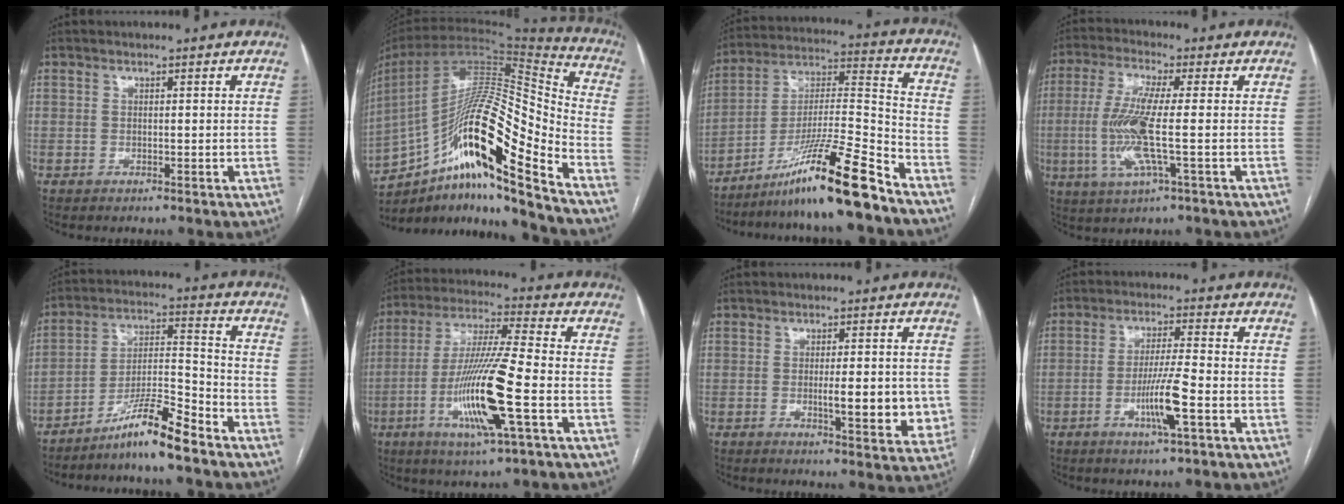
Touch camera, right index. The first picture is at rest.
{"total": 22.8, "force": [-13.5, 2.0, 18.3], "torque": [-0.327, 0.008, -0.240]}
{"total": 16.8, "force": [-12.5, -1.4, 11.2], "torque": [-0.205, -0.006, -0.218]}
{"total": 10.3, "force": [-1.3, 0.5, 10.2], "torque": [-0.225, -0.008, -0.034]}
{"total": 9.3, "force": [-7.4, 0.0, 5.7], "torque": [-0.105, 0.000, -0.136]}
{"total": 15.2, "force": [-4.5, 0.3, 14.5], "torque": [-0.294, -0.015, -0.087]}
{"total": 7.7, "force": [-0.7, 2.0, 7.4], "torque": [-0.097, -0.011, -0.007]}
{"total": 7.3, "force": [-2.6, -0.2, 6.8], "torque": [-0.130, -0.009, -0.048]}